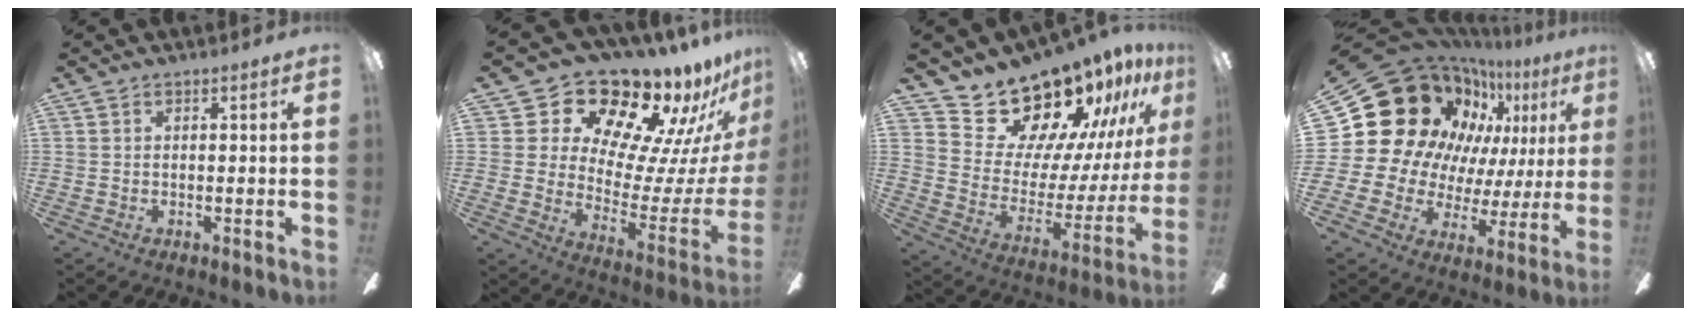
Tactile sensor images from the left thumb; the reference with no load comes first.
{"total": 19.4, "force": [16.2, 7.9, 7.2], "torque": [-0.113, -0.139, 0.284]}
{"total": 20.0, "force": [18.1, 7.2, 4.5], "torque": [-0.077, -0.157, 0.333]}
{"total": 22.8, "force": [12.0, 16.5, 10.3], "torque": [-0.183, -0.103, 0.257]}